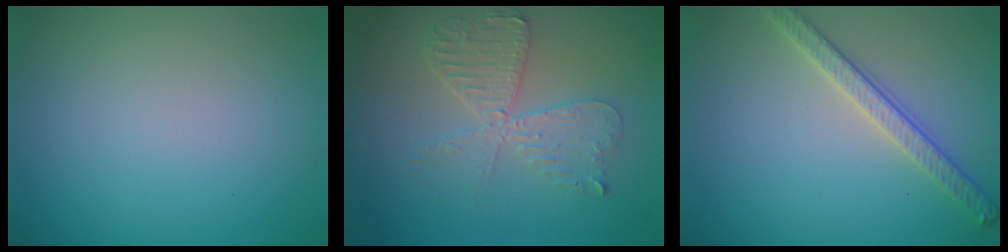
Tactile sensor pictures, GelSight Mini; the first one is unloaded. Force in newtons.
{"total": 4.0, "press": 3.6, "slide": 1.8}
{"total": 2.8, "press": 2.7, "slide": 0.7}